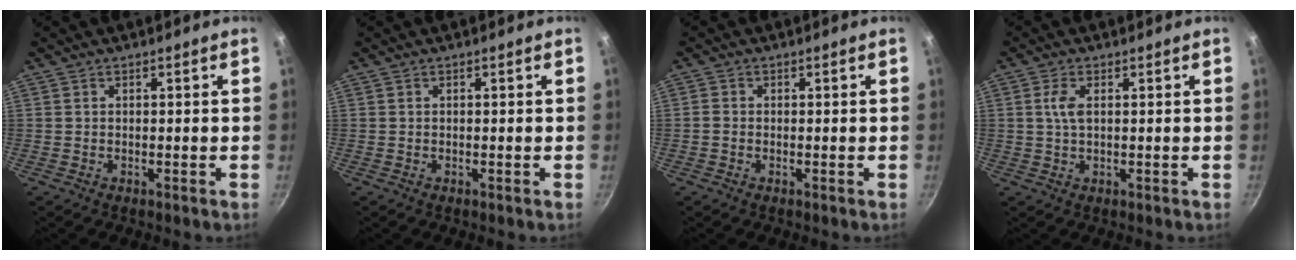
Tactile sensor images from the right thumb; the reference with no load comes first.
{"total": 0.0}
{"total": 1.0, "force": [-0.3, 0.9, 0.4], "torque": [-0.008, 0.002, -0.008]}
{"total": 3.0, "force": [0.7, 1.4, 2.6], "torque": [-0.058, 0.004, 0.014]}